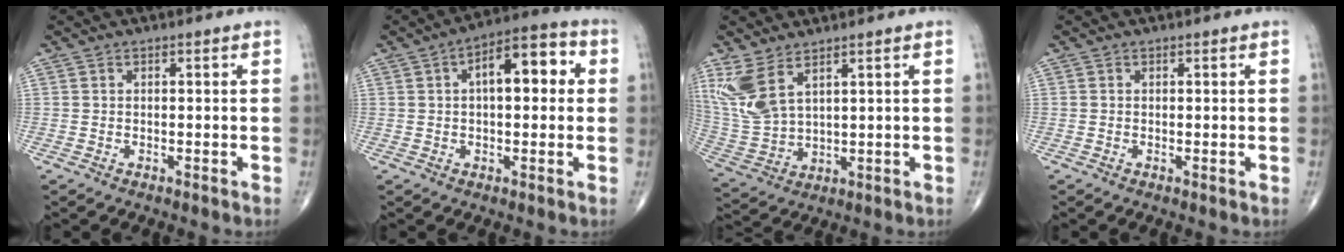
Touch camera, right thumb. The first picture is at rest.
{"total": 11.2, "force": [2.3, 5.3, 9.6], "torque": [-0.117, 0.028, 0.025]}
{"total": 9.5, "force": [5.5, 4.1, 6.5], "torque": [-0.151, -0.020, 0.131]}
{"total": 0.0}